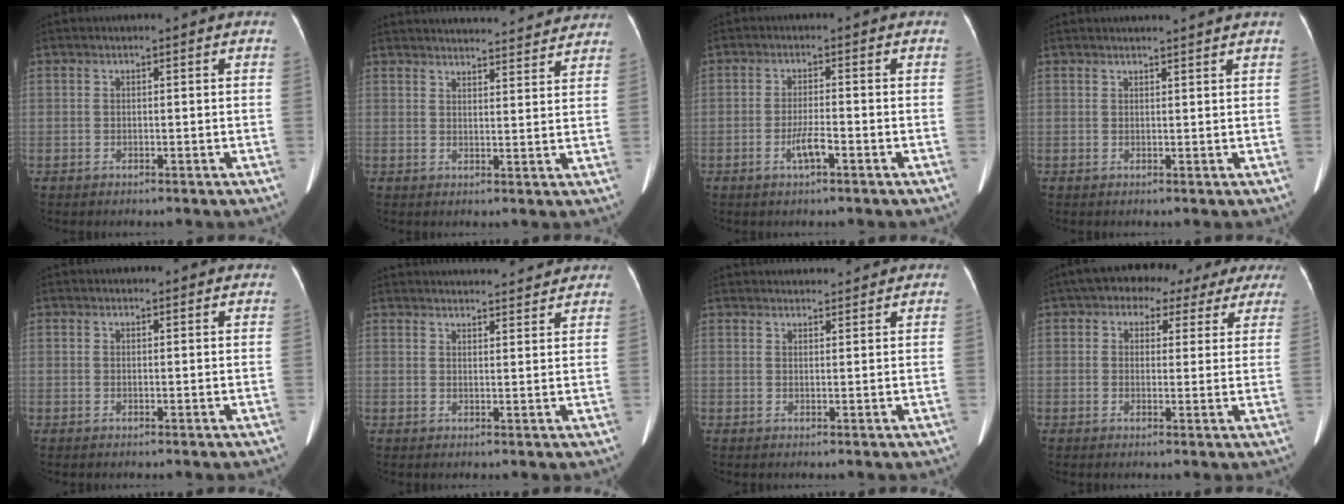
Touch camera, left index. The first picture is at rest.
{"total": 21.9, "force": [20.9, 3.3, 5.6], "torque": [-0.075, -0.008, 0.259]}
{"total": 2.9, "force": [-1.8, 0.0, 2.3], "torque": [-0.044, -0.010, -0.031]}
{"total": 4.7, "force": [4.4, -0.6, 1.5], "torque": [-0.014, 0.004, 0.046]}
{"total": 4.4, "force": [4.2, 0.8, 1.2], "torque": [-0.009, 0.003, 0.038]}
{"total": 17.6, "force": [16.8, 2.4, 4.6], "torque": [-0.055, 0.010, 0.211]}
{"total": 9.4, "force": [9.1, 1.4, 2.2], "torque": [-0.018, 0.017, 0.111]}
{"total": 12.2, "force": [9.2, 6.4, 4.7], "torque": [-0.038, 0.028, 0.100]}